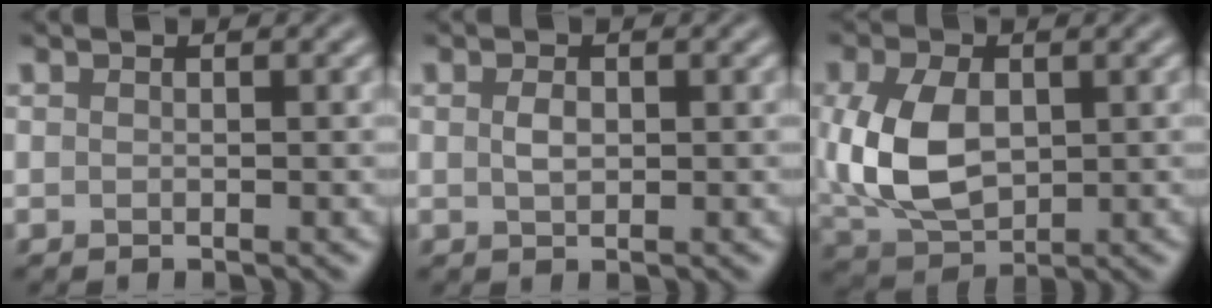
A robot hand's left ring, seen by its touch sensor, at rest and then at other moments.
{"total": 1.4, "force": [0.2, 0.8, 1.1], "torque": [-0.022, 0.000, 0.004]}
{"total": 7.0, "force": [0.2, 4.6, 5.3], "torque": [-0.126, 0.000, 0.008]}